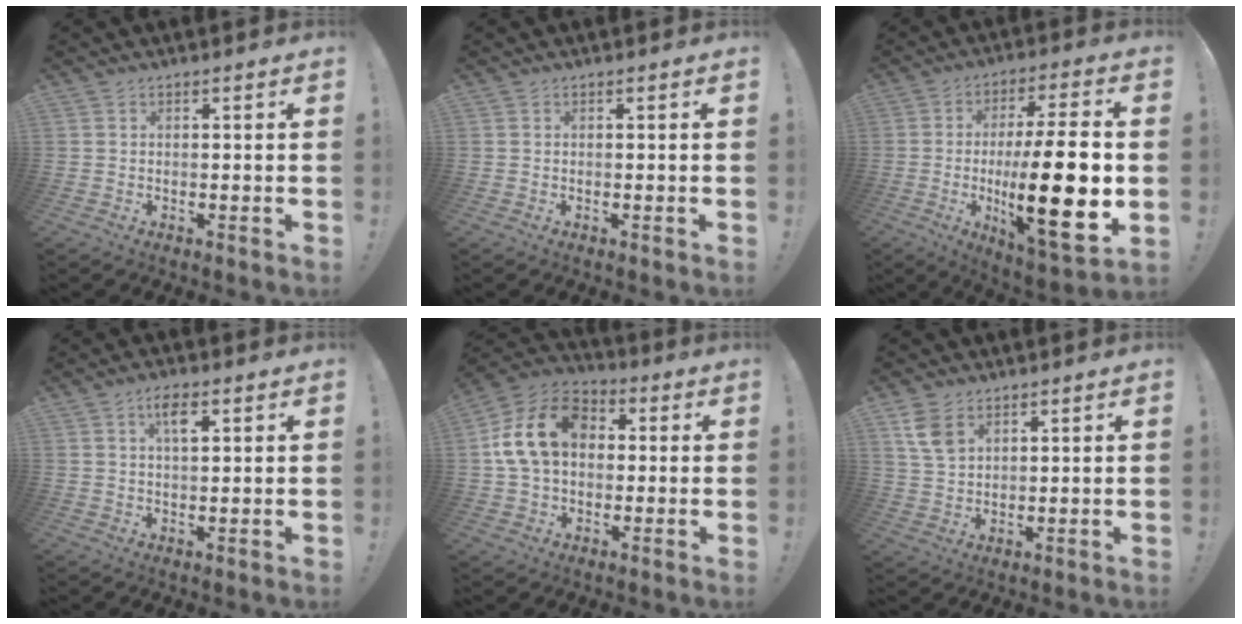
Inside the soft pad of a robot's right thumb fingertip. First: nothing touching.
{"total": 0.0}
{"total": 24.2, "force": [-2.8, 6.3, 23.2], "torque": [-0.388, -0.007, -0.045]}
{"total": 4.6, "force": [2.0, 1.8, 3.7], "torque": [-0.060, 0.000, 0.029]}
{"total": 17.3, "force": [3.3, 12.5, 11.5], "torque": [-0.200, 0.016, 0.065]}
{"total": 7.3, "force": [3.7, 4.7, 4.0], "torque": [-0.061, -0.011, 0.074]}